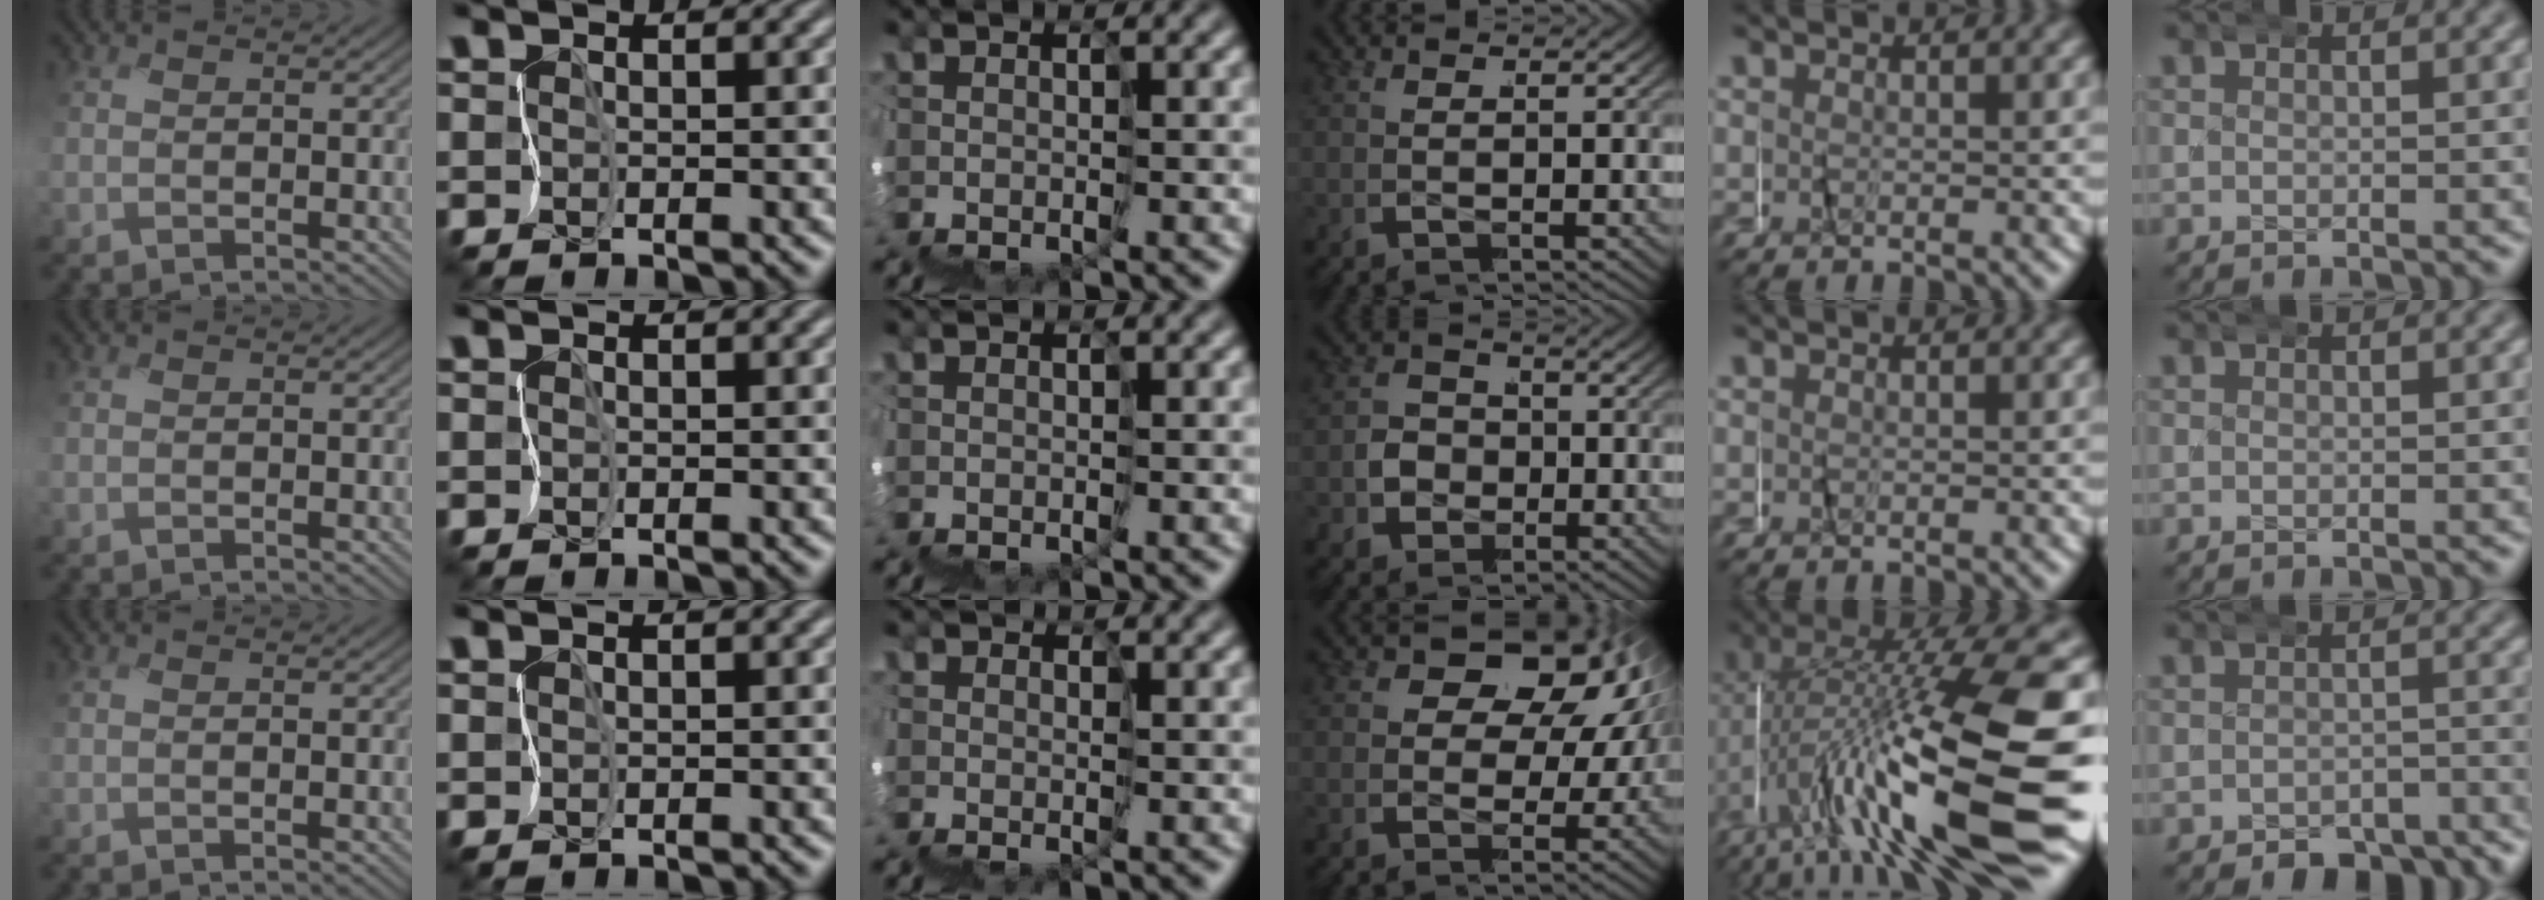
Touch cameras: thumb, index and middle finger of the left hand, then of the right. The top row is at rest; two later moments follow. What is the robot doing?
{"motion": "wrap", "object": "masking tape"}